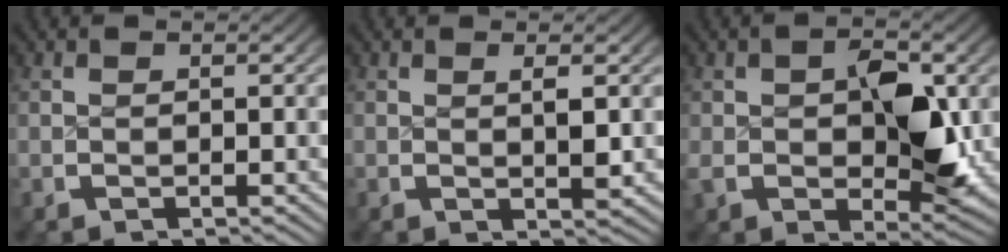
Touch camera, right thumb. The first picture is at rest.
{"total": 1.8, "force": [0.4, 0.5, 1.7], "torque": [-0.027, -0.003, 0.010]}
{"total": 7.2, "force": [-0.3, 4.6, 5.6], "torque": [-0.085, -0.021, 0.009]}